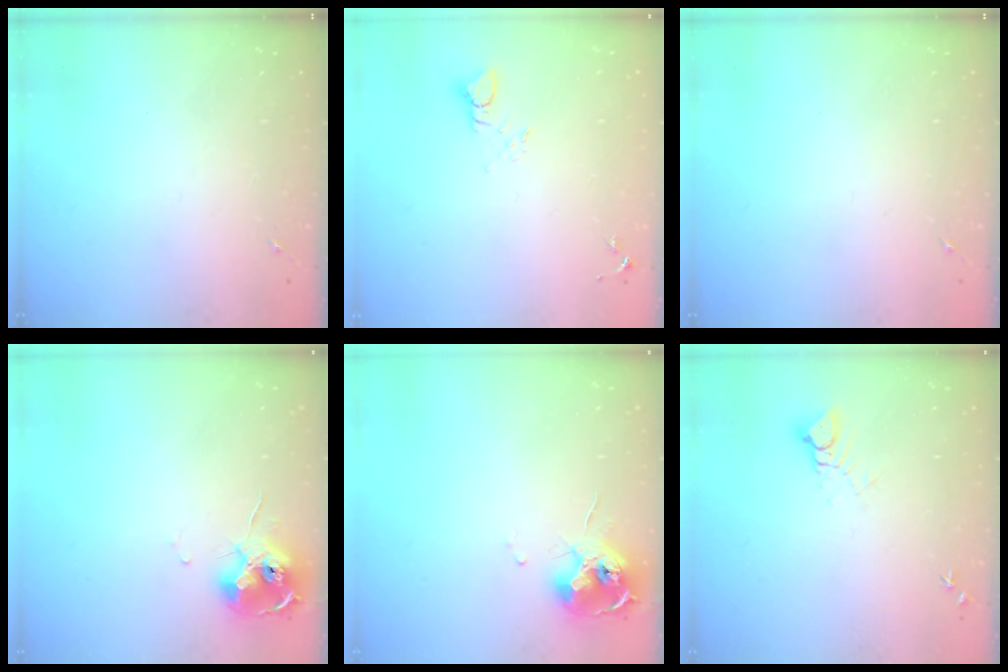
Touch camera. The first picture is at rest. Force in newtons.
{"total": 3.9, "press": 3.9, "slide": 0.2}
{"total": 0.0}
{"total": 11.2, "press": 11.1, "slide": 1.1}
{"total": 11.5, "press": 11.4, "slide": 0.6}
{"total": 4.0, "press": 3.9, "slide": 0.4}